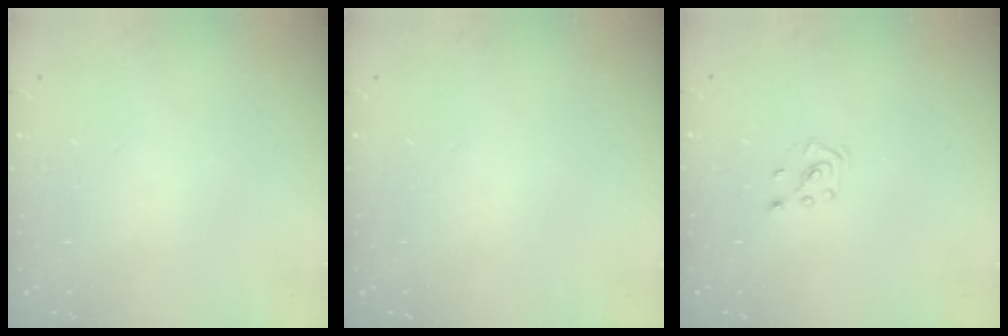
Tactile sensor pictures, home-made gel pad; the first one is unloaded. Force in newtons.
{"total": 0.0}
{"total": 2.1, "press": 2.0, "slide": 0.3}